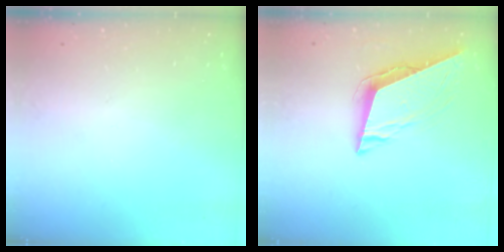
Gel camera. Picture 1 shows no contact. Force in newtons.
{"total": 9.1, "press": 8.5, "slide": 3.1}